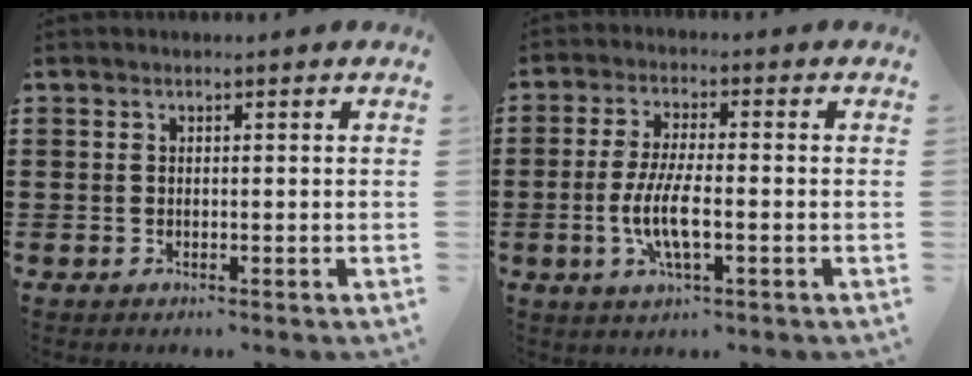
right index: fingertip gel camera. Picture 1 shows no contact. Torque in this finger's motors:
{"motor_torque": [1.61, 0.53, 0.52, 0.21]}